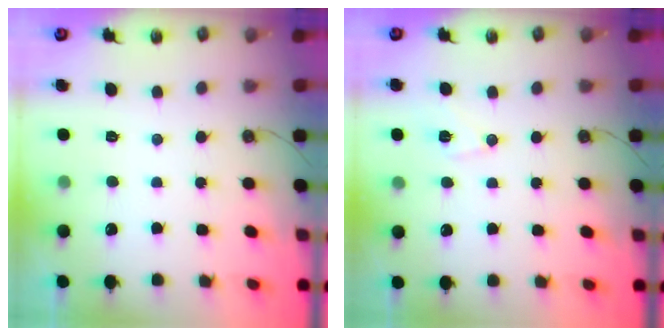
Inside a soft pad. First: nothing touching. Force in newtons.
{"total": 6.3, "press": 6.1, "slide": 1.6}